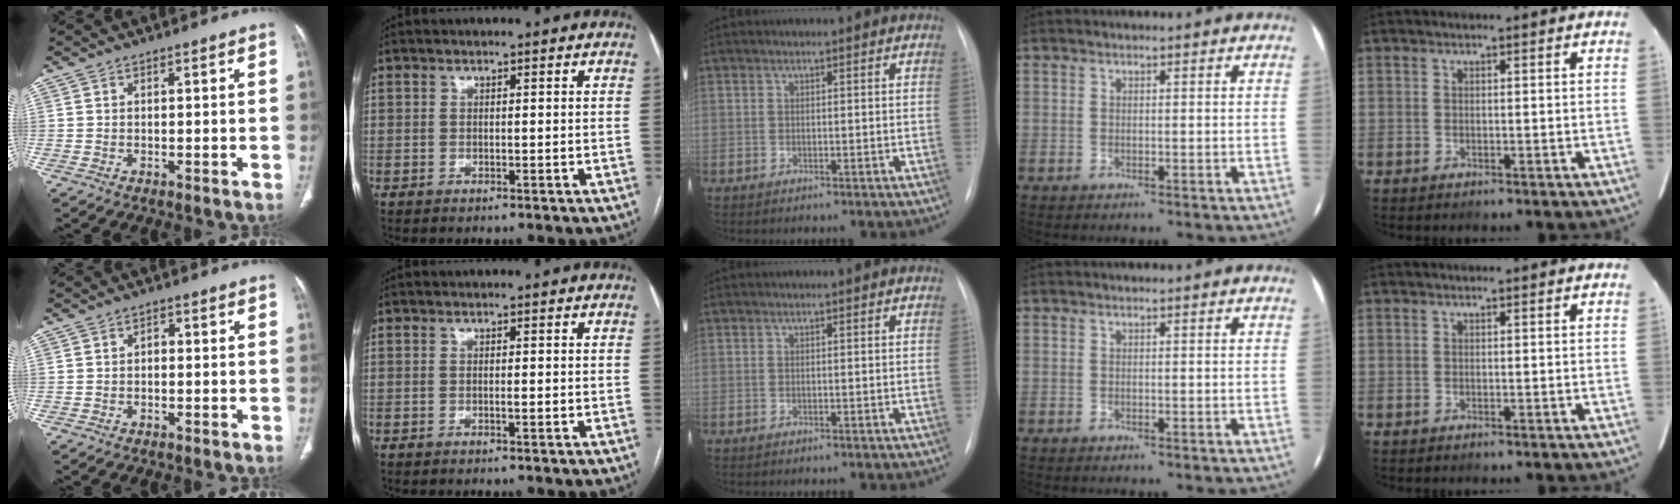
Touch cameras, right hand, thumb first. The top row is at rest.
{"thumb": {"total": 1.2, "force": [-0.3, 0.9, 0.7], "torque": [-0.001, 0.003, -0.009]}, "index": {"total": 0.9, "force": [-0.1, 0.2, 0.9], "torque": [-0.016, -0.002, -0.002]}}